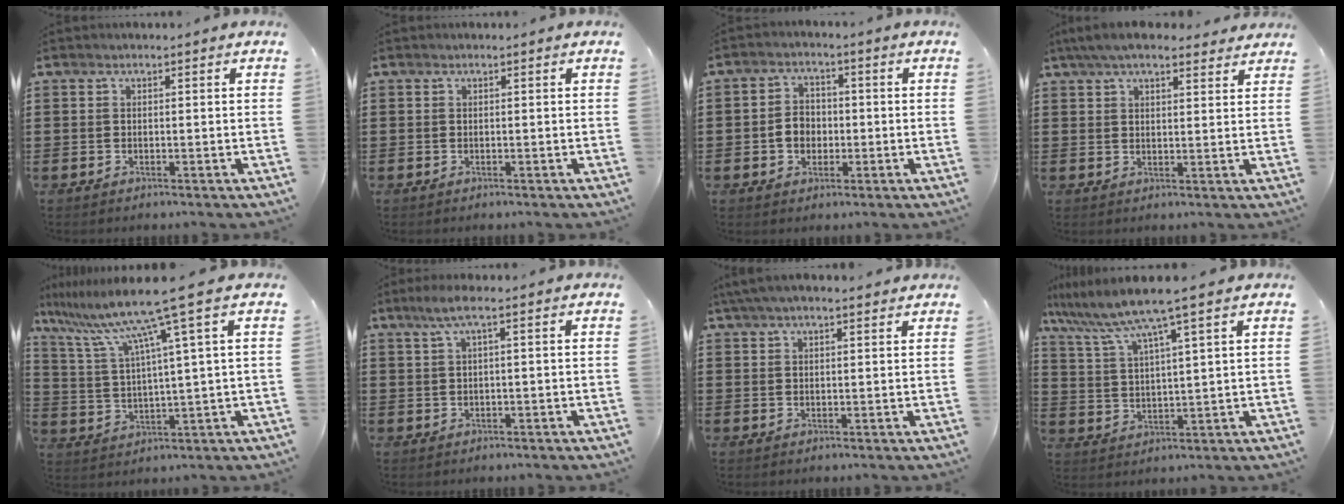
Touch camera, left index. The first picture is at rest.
{"total": 0.0}
{"total": 4.1, "force": [-0.8, 3.2, 2.5], "torque": [-0.053, 0.007, -0.016]}
{"total": 5.8, "force": [4.8, 1.5, 2.9], "torque": [-0.068, -0.003, 0.090]}
{"total": 11.2, "force": [7.2, -0.9, 8.6], "torque": [-0.199, -0.034, 0.108]}
{"total": 2.8, "force": [0.6, 0.2, 2.8], "torque": [-0.055, 0.002, 0.008]}
{"total": 3.1, "force": [2.5, 0.6, 1.7], "torque": [-0.039, 0.005, 0.048]}
{"total": 7.2, "force": [5.6, -0.7, 4.4], "torque": [-0.106, -0.033, 0.092]}